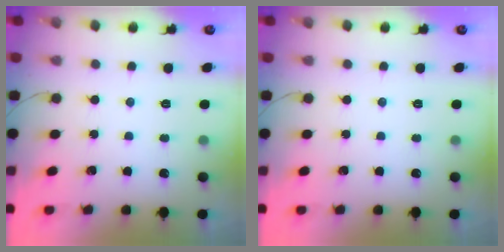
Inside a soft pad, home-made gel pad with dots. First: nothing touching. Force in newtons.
{"total": 0.0}